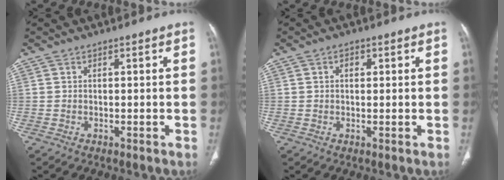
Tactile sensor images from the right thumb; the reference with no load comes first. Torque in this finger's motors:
{"motor_torque": [-0.06, -0.13, 0.14, -0.36, 0.06]}